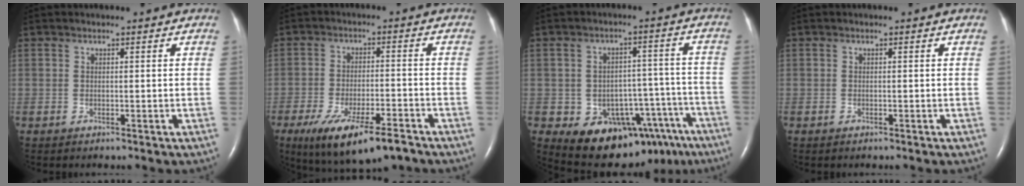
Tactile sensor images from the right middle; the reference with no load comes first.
{"total": 12.9, "force": [-8.7, 3.3, 8.9], "torque": [-0.148, -0.021, -0.140]}
{"total": 14.6, "force": [-9.2, 8.8, 7.1], "torque": [-0.069, 0.045, -0.117]}
{"total": 0.0}